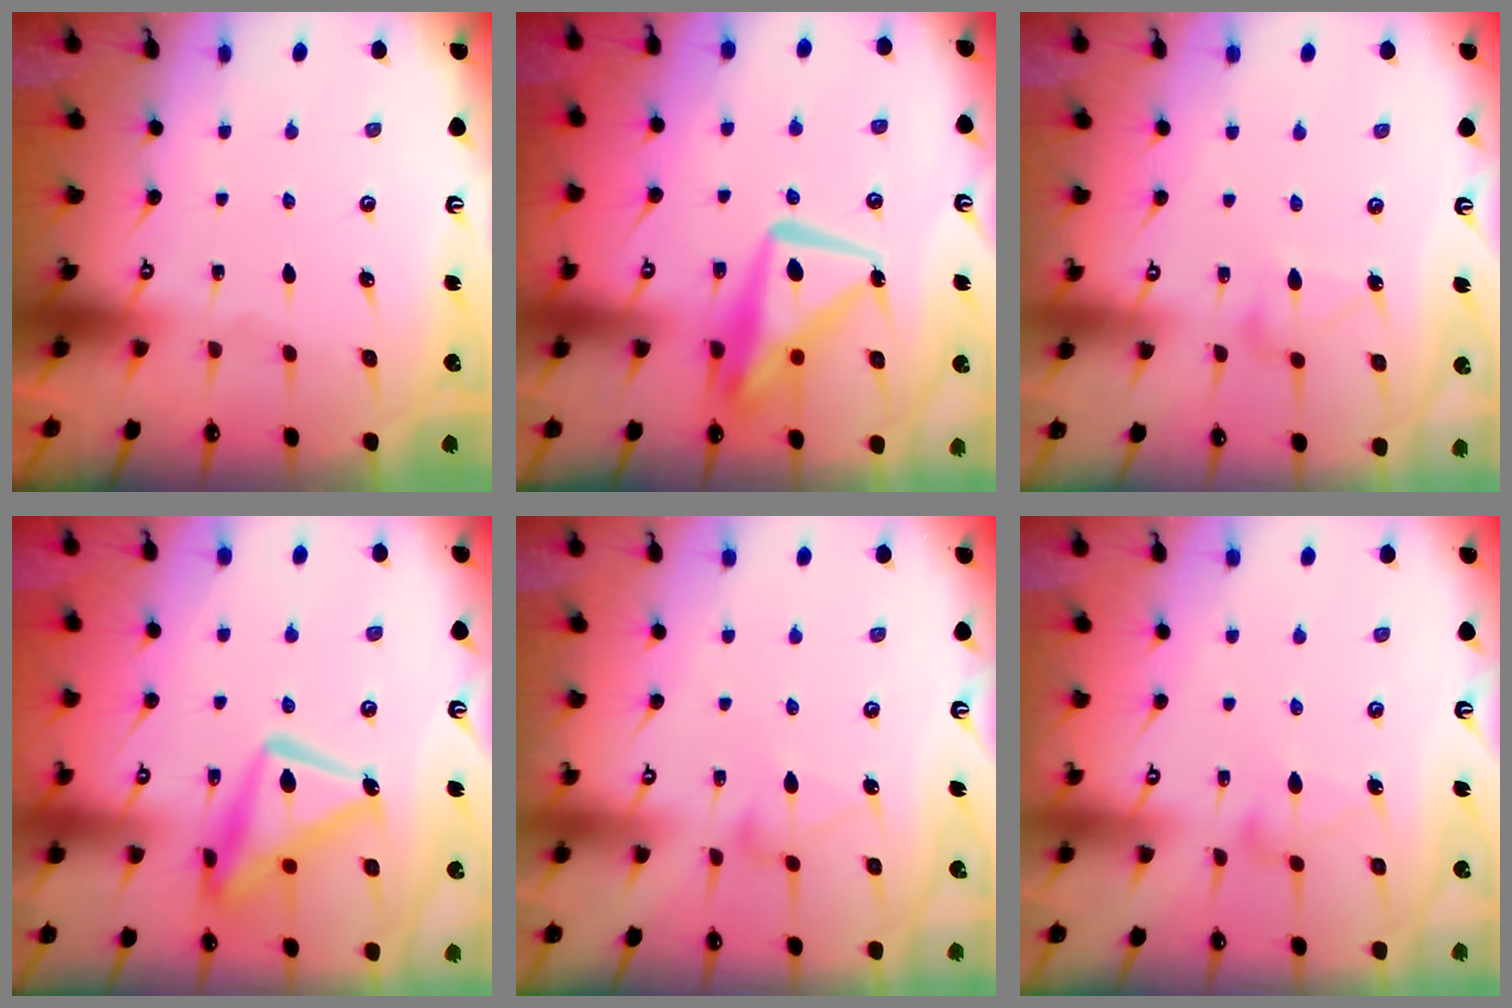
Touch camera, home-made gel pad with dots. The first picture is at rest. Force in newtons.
{"total": 12.8, "press": 12.7, "slide": 1.7}
{"total": 8.7, "press": 8.7, "slide": 0.4}
{"total": 15.7, "press": 15.7, "slide": 1.3}
{"total": 7.0, "press": 6.9, "slide": 0.4}
{"total": 5.9, "press": 5.9, "slide": 0.4}